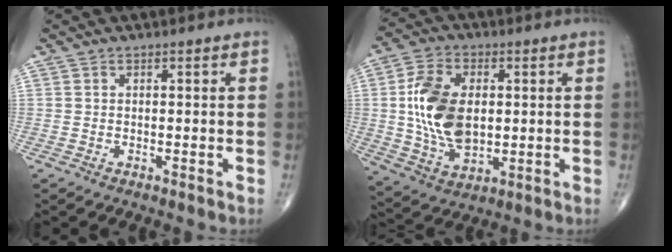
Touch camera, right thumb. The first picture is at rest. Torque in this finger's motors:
{"motor_torque": [1.85, 2.51, 1.75, 0.15, 0.24]}